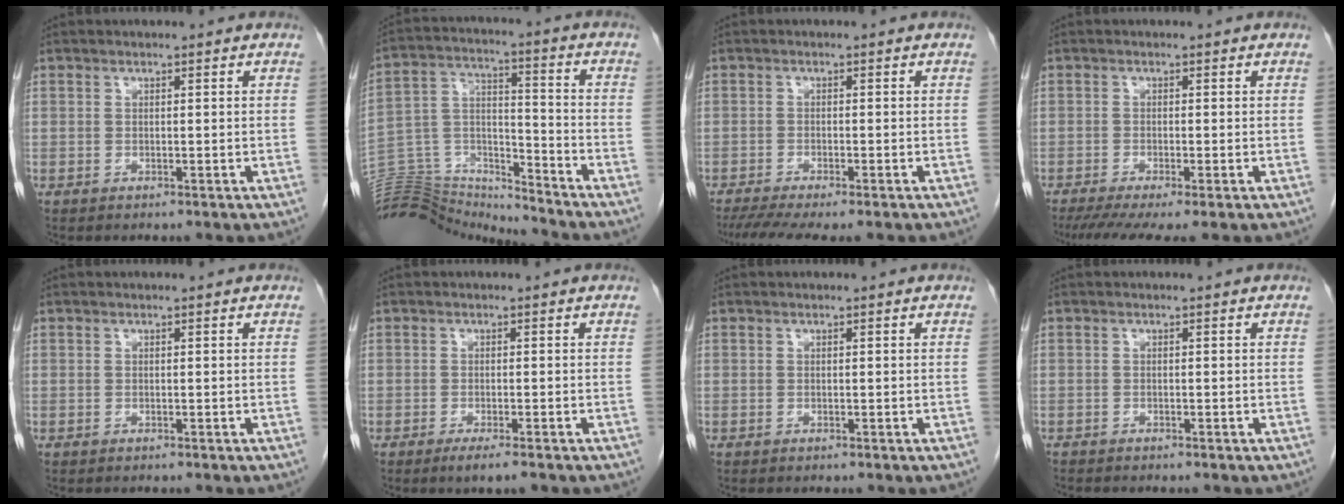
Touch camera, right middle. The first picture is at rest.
{"total": 14.9, "force": [-14.9, 1.4, 0.5], "torque": [-0.006, 0.059, -0.259]}
{"total": 7.6, "force": [-6.2, 0.6, 4.3], "torque": [-0.062, -0.011, -0.098]}
{"total": 7.1, "force": [-5.4, 0.4, 4.7], "torque": [-0.068, -0.017, -0.089]}
{"total": 0.0}
{"total": 3.0, "force": [-2.1, 0.2, 2.2], "torque": [-0.031, -0.006, -0.031]}
{"total": 0.0}
{"total": 1.0, "force": [-0.9, 0.2, 0.2], "torque": [-0.005, -0.002, -0.015]}